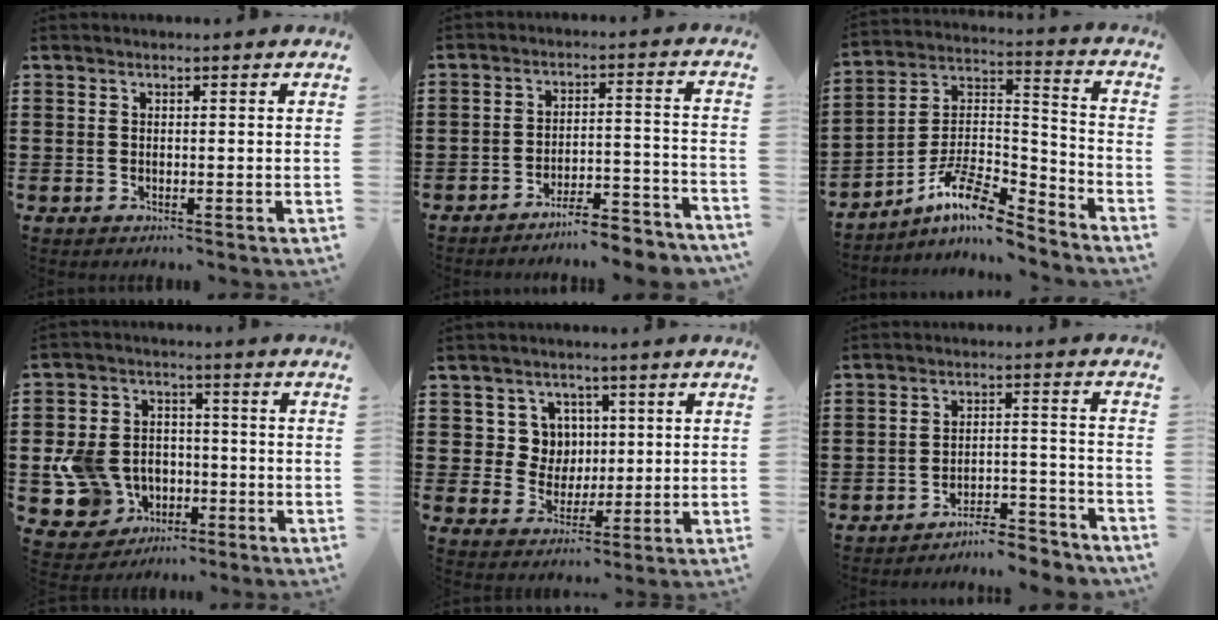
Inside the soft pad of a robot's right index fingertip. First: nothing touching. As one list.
[{"total": 5.9, "force": [-5.6, 0.0, 1.8], "torque": [-0.029, 0.002, -0.107]}, {"total": 10.7, "force": [-8.3, 2.5, 6.2], "torque": [-0.130, 0.007, -0.166]}, {"total": 9.3, "force": [-2.2, 8.2, 3.9], "torque": [-0.126, 0.018, -0.036]}, {"total": 5.9, "force": [1.7, 5.5, 1.5], "torque": [-0.049, 0.015, 0.029]}, {"total": 5.8, "force": [-5.6, 0.4, 1.2], "torque": [-0.019, 0.009, -0.110]}]